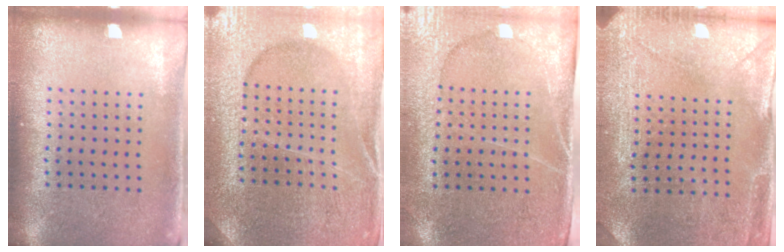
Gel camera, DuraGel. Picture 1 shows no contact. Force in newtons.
{"total": 4.2, "press": 4.0, "slide": 1.2}
{"total": 3.0, "press": 2.8, "slide": 1.2}
{"total": 2.8, "press": 2.7, "slide": 0.9}